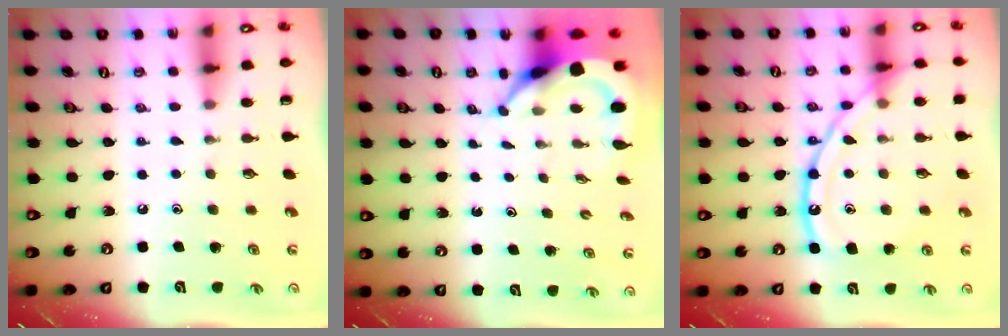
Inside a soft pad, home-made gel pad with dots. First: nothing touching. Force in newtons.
{"total": 5.2, "press": 5.2, "slide": 0.6}
{"total": 15.1, "press": 15.0, "slide": 1.4}